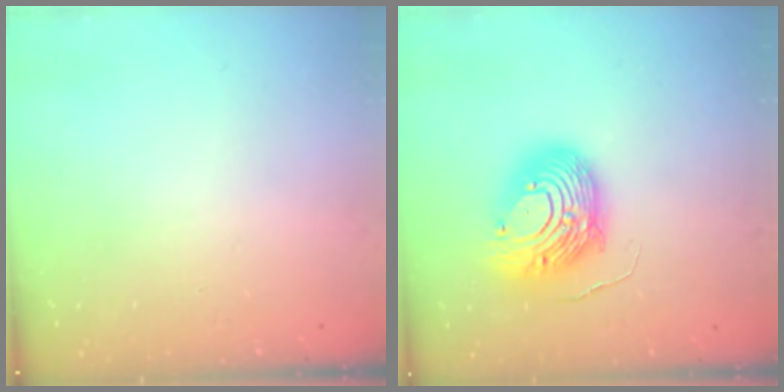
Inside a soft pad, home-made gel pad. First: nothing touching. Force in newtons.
{"total": 19.1, "press": 19.0, "slide": 1.8}